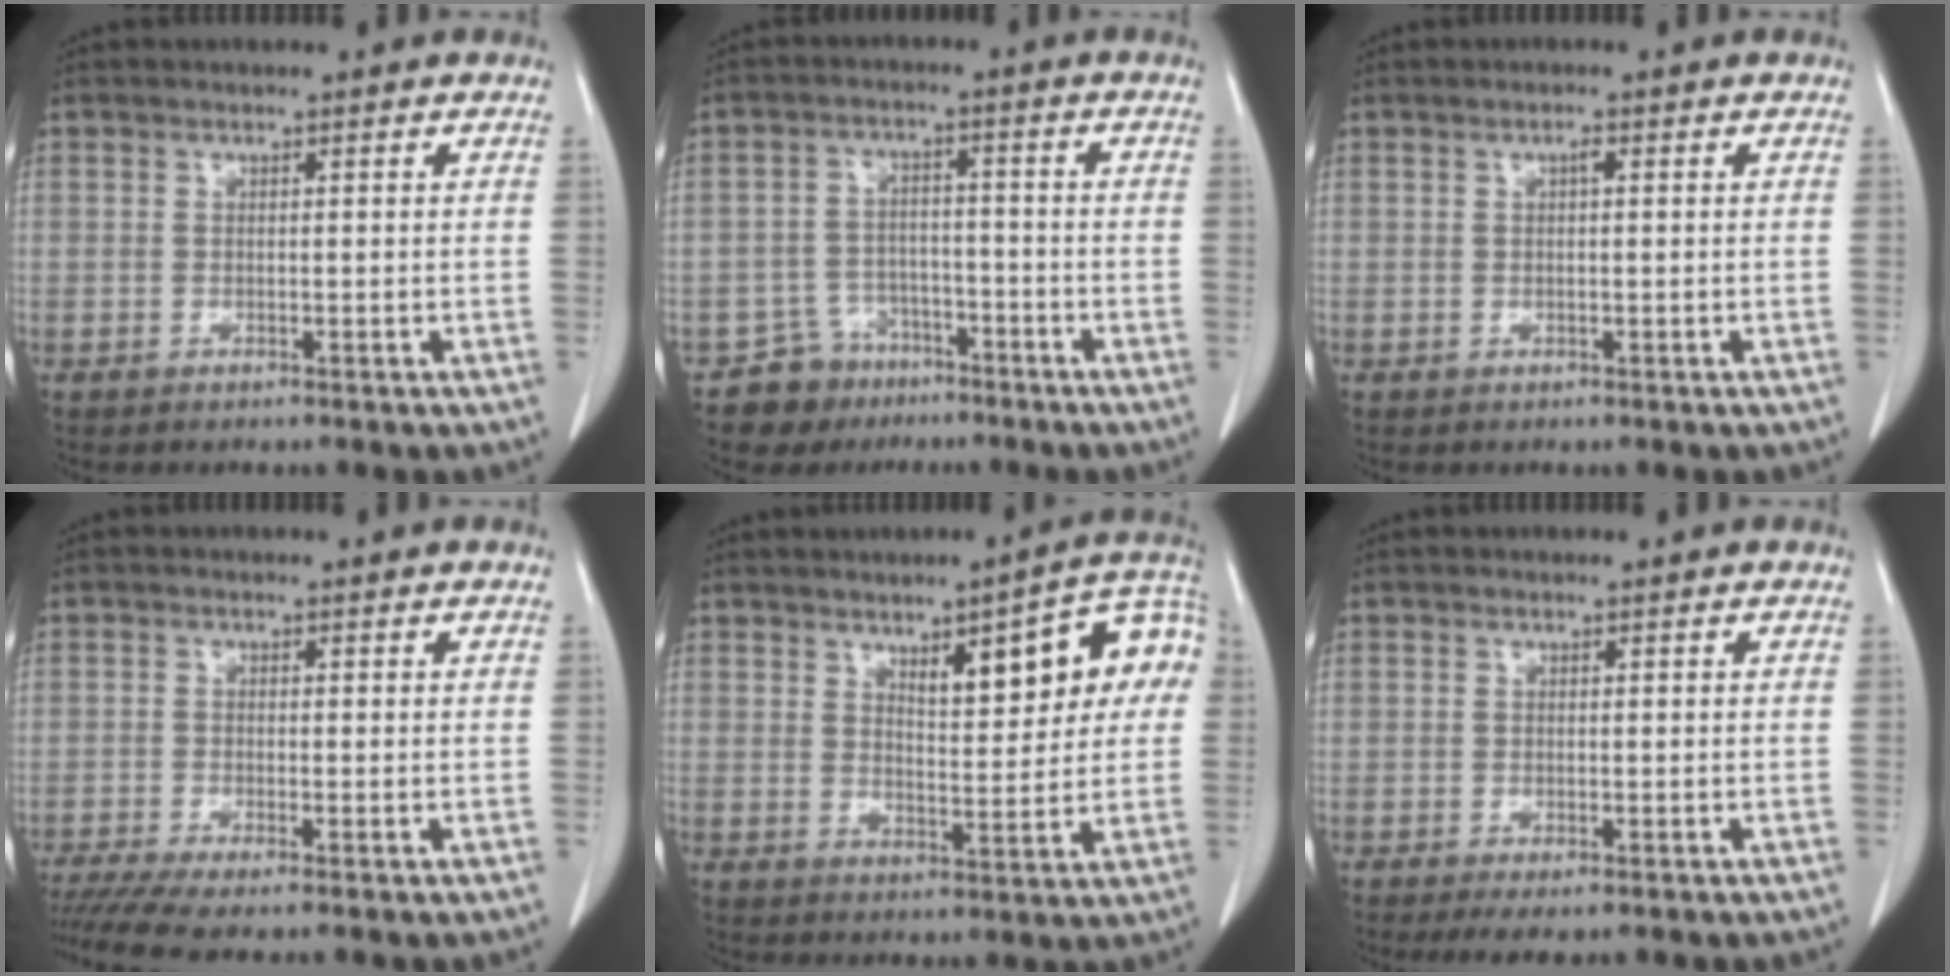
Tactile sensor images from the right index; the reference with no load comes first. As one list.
[{"total": 5.9, "force": [-4.1, 4.2, -0.2], "torque": [0.012, 0.012, -0.067]}, {"total": 0.8, "force": [0.2, 0.2, 0.7], "torque": [-0.014, 0.002, 0.003]}, {"total": 4.7, "force": [-3.6, -0.2, 3.0], "torque": [-0.056, -0.010, -0.066]}, {"total": 12.3, "force": [4.1, 3.3, 11.1], "torque": [-0.142, 0.027, 0.057]}, {"total": 1.6, "force": [-0.8, 0.7, 1.2], "torque": [-0.019, -0.002, -0.009]}]